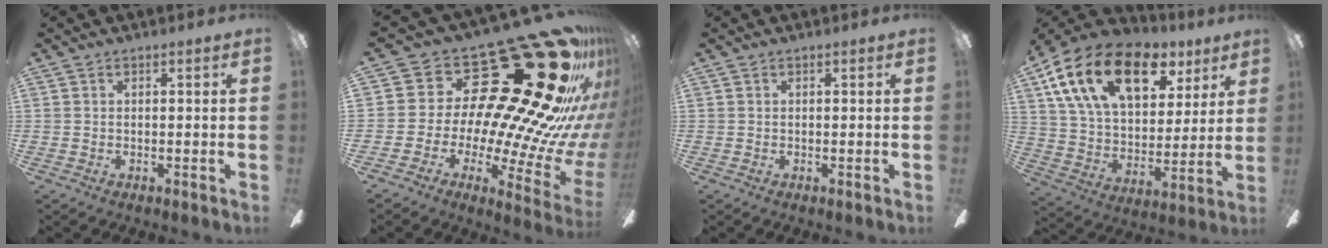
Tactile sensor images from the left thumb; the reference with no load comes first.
{"total": 36.9, "force": [17.3, 15.3, 28.8], "torque": [-0.375, -0.196, 0.350]}
{"total": 0.0}
{"total": 21.8, "force": [11.7, 12.1, 13.9], "torque": [-0.252, -0.048, 0.209]}